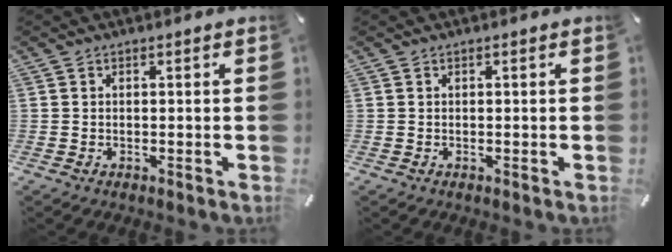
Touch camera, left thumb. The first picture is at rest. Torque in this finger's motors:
{"motor_torque": [-0.29, -0.22, 0.11, 0.04, -0.03]}